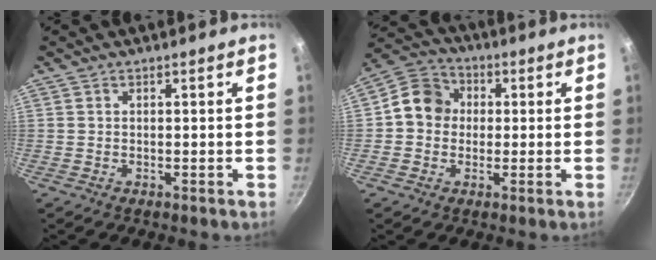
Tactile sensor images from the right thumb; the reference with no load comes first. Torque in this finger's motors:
{"motor_torque": [-0.20, 0.27, 0.65, -0.47, 0.18]}